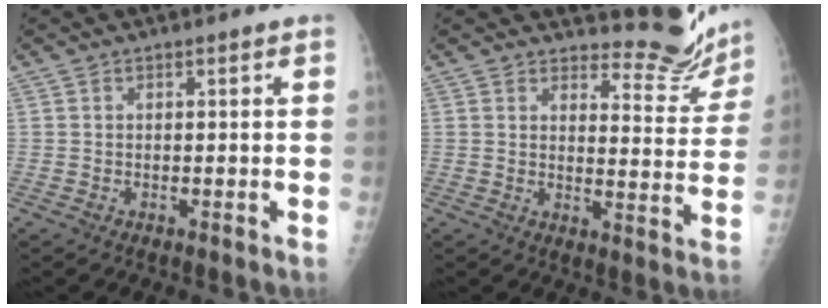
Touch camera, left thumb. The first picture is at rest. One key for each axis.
{"total": 9.9, "fx": 9.8, "fy": 1.9, "fz": -0.1, "tx": 0.030, "ty": -0.117, "tz": 0.111}